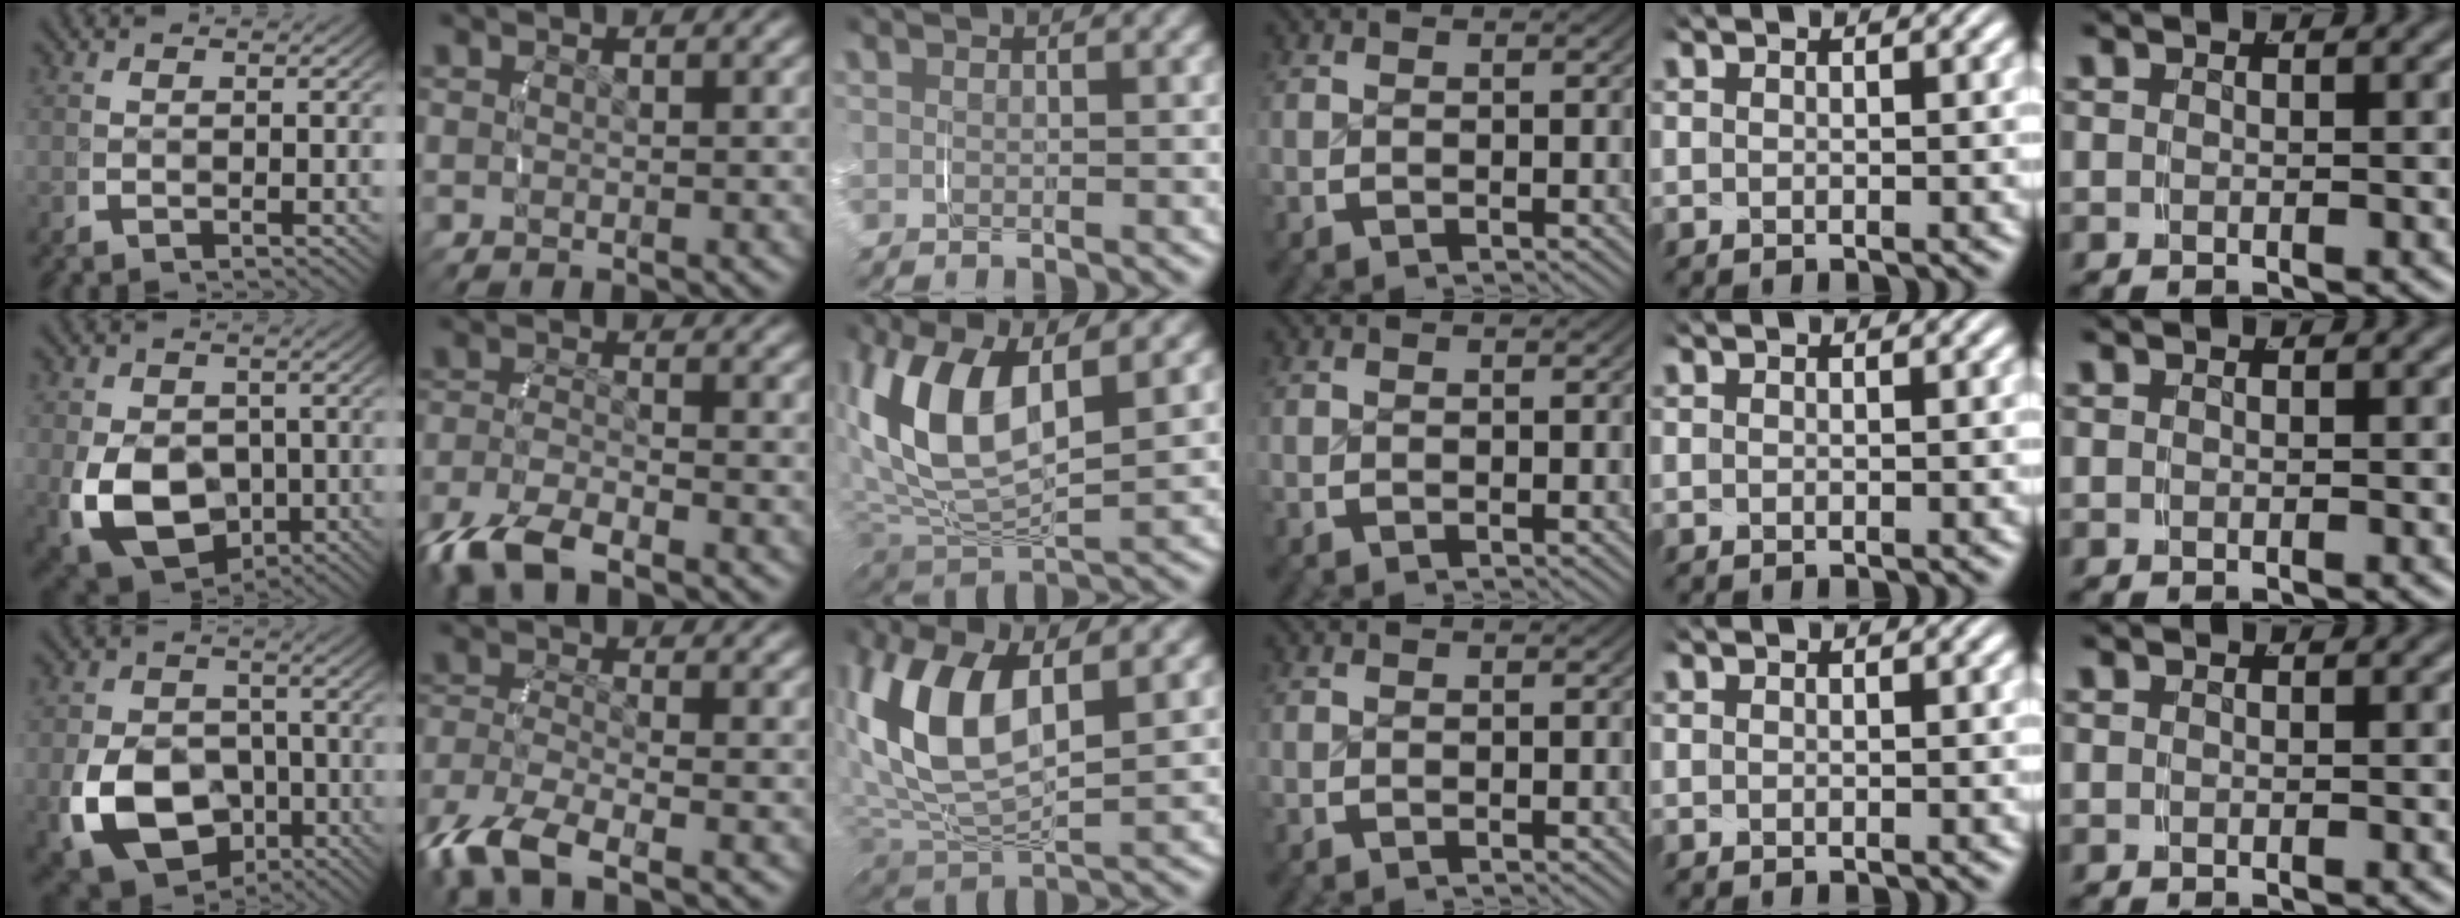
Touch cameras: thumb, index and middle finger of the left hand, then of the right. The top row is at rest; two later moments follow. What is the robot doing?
{"motion": "grasp_and_lifting", "object": "towel"}